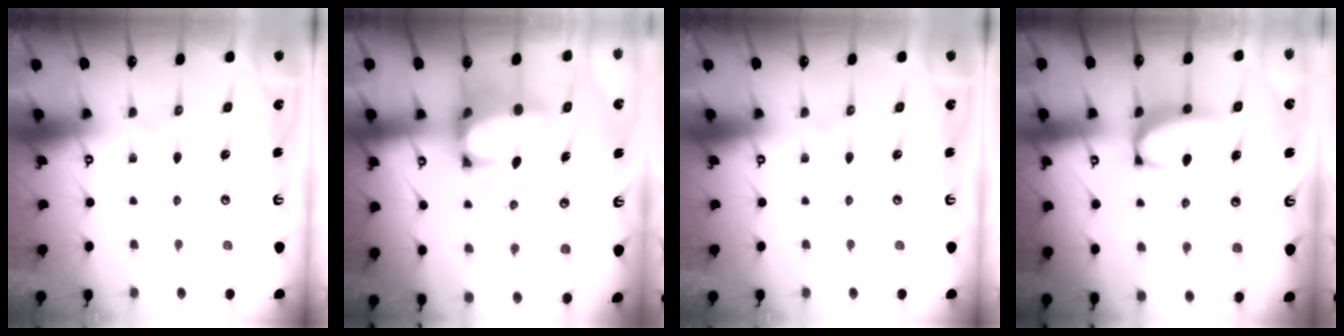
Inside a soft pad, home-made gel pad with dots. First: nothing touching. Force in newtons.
{"total": 2.6, "press": 2.4, "slide": 1.1}
{"total": 0.0}
{"total": 2.2, "press": 2.1, "slide": 0.6}